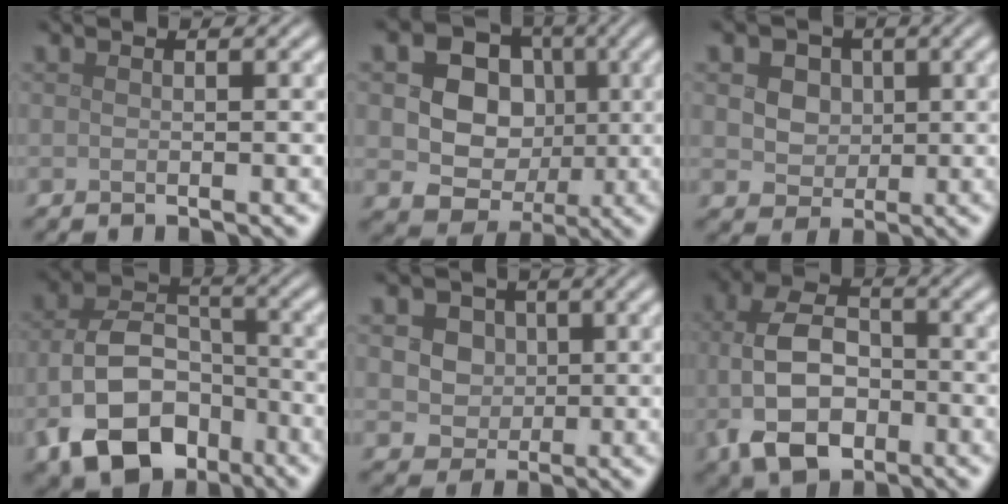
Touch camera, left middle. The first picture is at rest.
{"total": 10.1, "force": [1.1, 8.7, 4.9], "torque": [-0.074, 0.023, 0.002]}
{"total": 7.4, "force": [2.8, 5.7, 3.7], "torque": [-0.059, 0.024, 0.026]}
{"total": 9.4, "force": [-4.1, 6.1, 5.8], "torque": [-0.111, -0.012, -0.071]}
{"total": 6.8, "force": [2.3, 5.5, 3.3], "torque": [-0.053, 0.022, 0.021]}
{"total": 7.5, "force": [-1.8, 5.0, 5.3], "torque": [-0.113, -0.006, -0.038]}